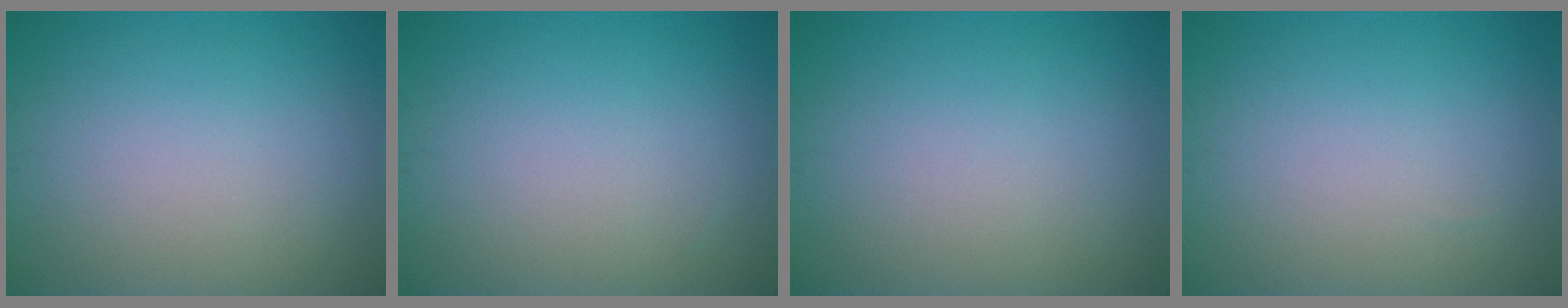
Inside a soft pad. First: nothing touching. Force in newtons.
{"total": 0.0}
{"total": 0.0}
{"total": 0.0}